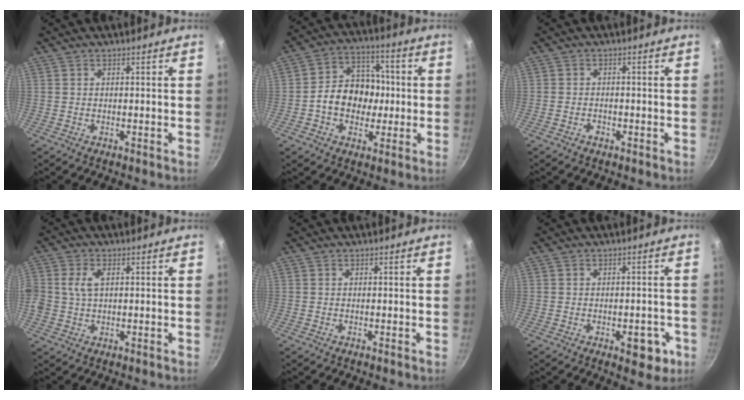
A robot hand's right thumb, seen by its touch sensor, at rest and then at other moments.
{"total": 12.2, "force": [-1.1, 9.8, 7.1], "torque": [-0.069, 0.025, -0.033]}
{"total": 1.4, "force": [-1.0, 0.9, 0.6], "torque": [-0.012, 0.011, -0.018]}
{"total": 5.1, "force": [0.9, 3.2, 3.9], "torque": [-0.076, 0.010, 0.015]}
{"total": 0.0}
{"total": 6.2, "force": [-2.4, 3.2, 4.7], "torque": [-0.030, 0.014, -0.025]}